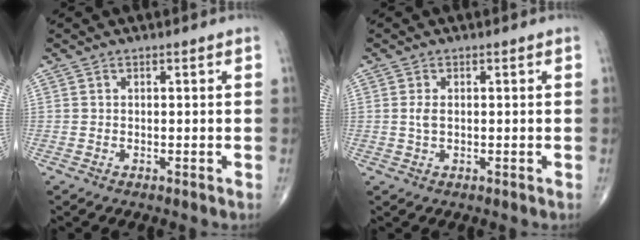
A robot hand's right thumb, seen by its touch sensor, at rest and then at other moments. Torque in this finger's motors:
{"motor_torque": [0.00, 0.00, 0.23, 0.23, 0.00]}